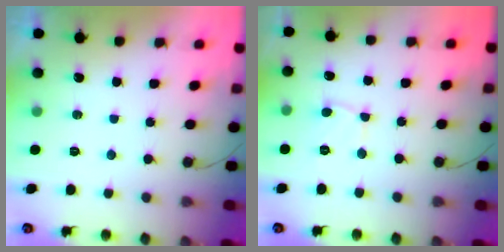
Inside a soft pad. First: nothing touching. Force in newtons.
{"total": 2.9, "press": 2.9, "slide": 0.2}